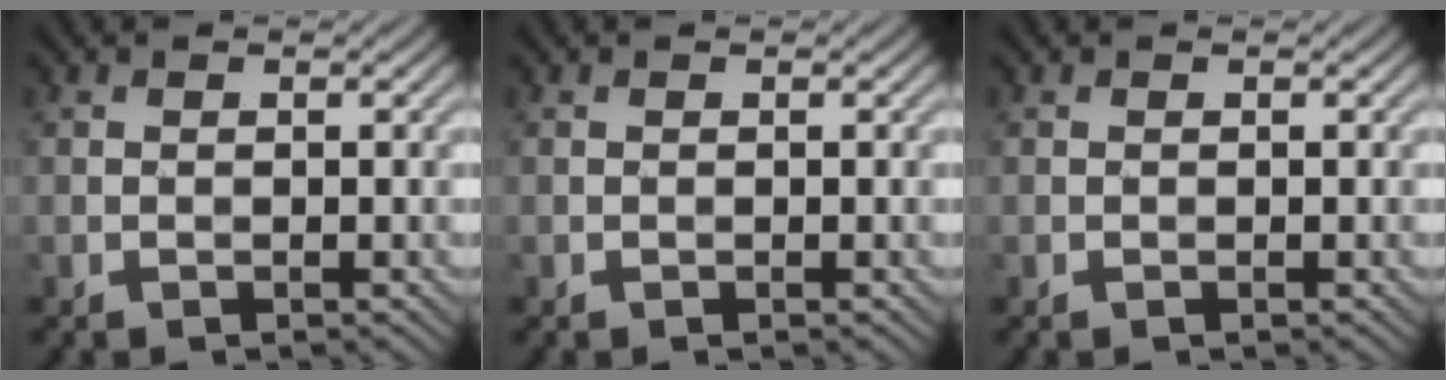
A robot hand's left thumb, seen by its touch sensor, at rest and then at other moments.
{"total": 0.0}
{"total": 0.0}